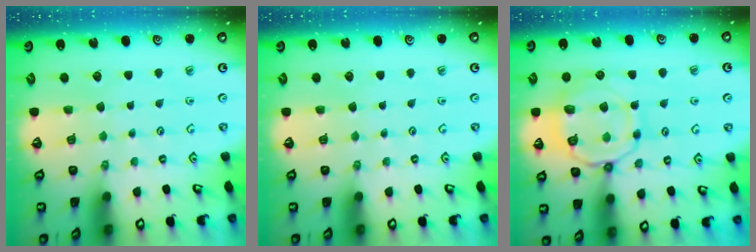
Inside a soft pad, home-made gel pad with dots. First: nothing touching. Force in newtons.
{"total": 0.0}
{"total": 12.3, "press": 12.2, "slide": 1.3}